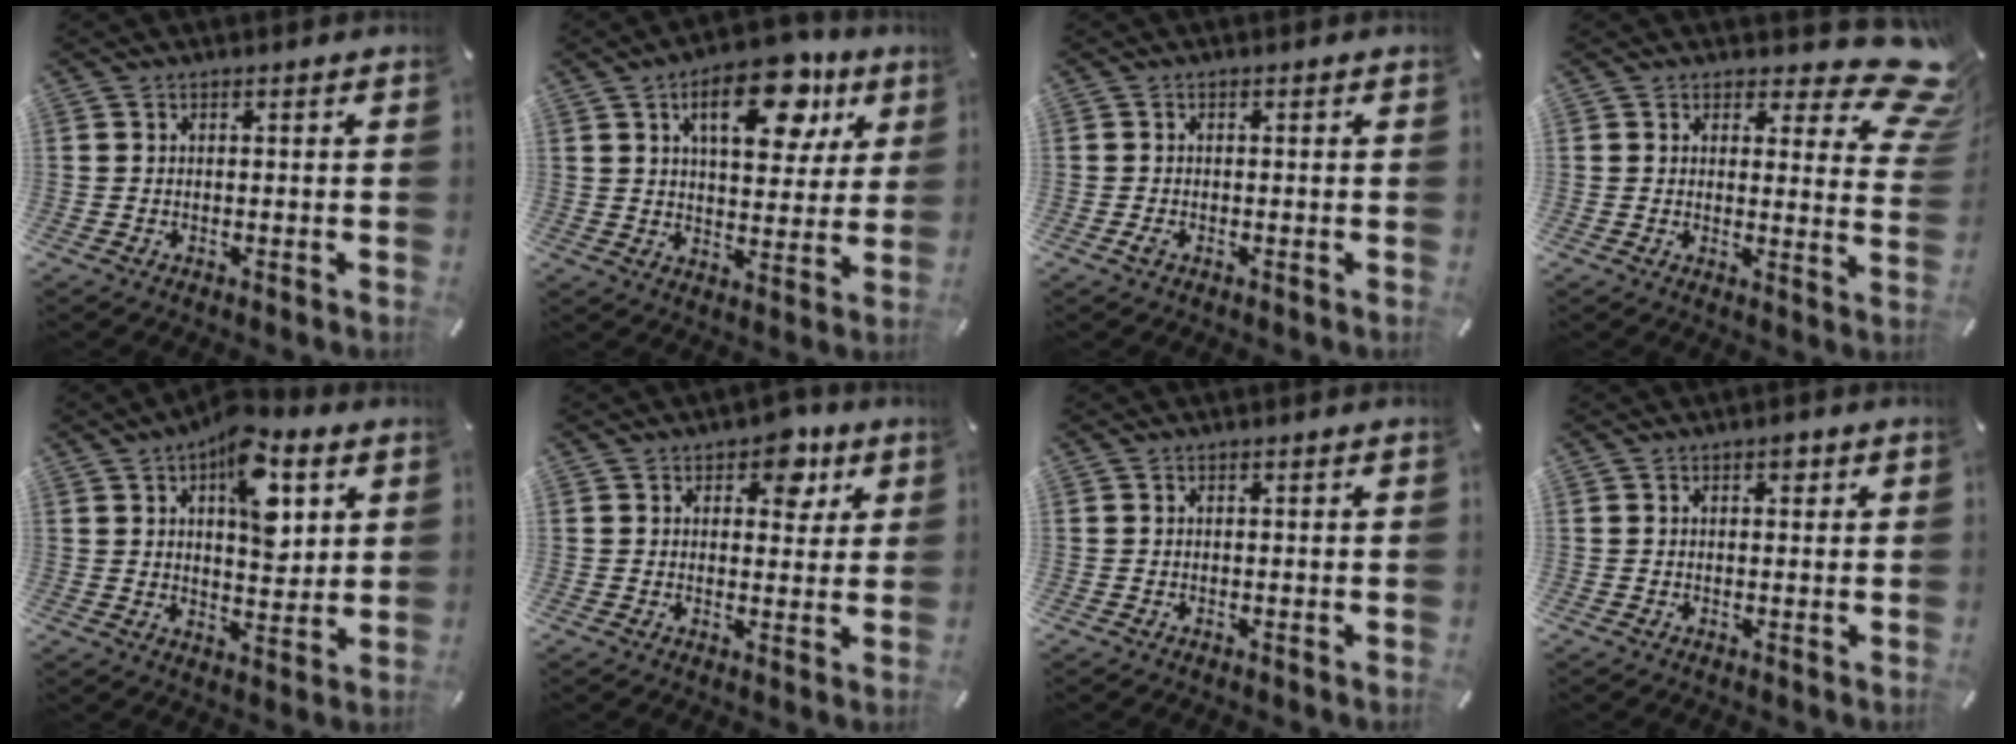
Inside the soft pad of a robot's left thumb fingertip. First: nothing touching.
{"total": 17.7, "force": [8.6, 9.2, 12.4], "torque": [-0.171, -0.028, 0.138]}
{"total": 1.0, "force": [-0.4, 0.6, 0.8], "torque": [-0.022, -0.005, -0.009]}
{"total": 9.4, "force": [6.5, 4.0, 5.6], "torque": [-0.056, -0.059, 0.110]}
{"total": 13.6, "force": [6.1, 7.3, 9.8], "torque": [-0.127, -0.023, 0.099]}
{"total": 7.7, "force": [4.0, 4.9, 4.3], "torque": [-0.034, -0.015, 0.062]}
{"total": 0.0}
{"total": 2.0, "force": [0.8, 1.1, 1.4], "torque": [-0.014, -0.001, 0.010]}